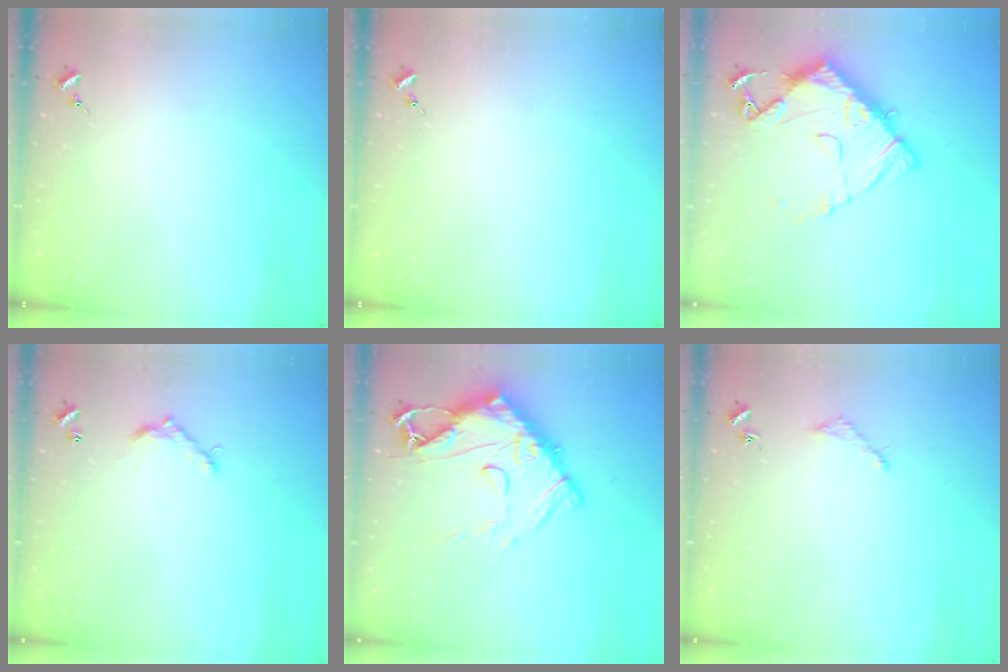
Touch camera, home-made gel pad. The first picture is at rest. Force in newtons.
{"total": 0.0}
{"total": 13.3, "press": 13.2, "slide": 1.3}
{"total": 7.3, "press": 7.3, "slide": 0.6}
{"total": 19.3, "press": 19.2, "slide": 1.9}
{"total": 3.0, "press": 3.0, "slide": 0.4}